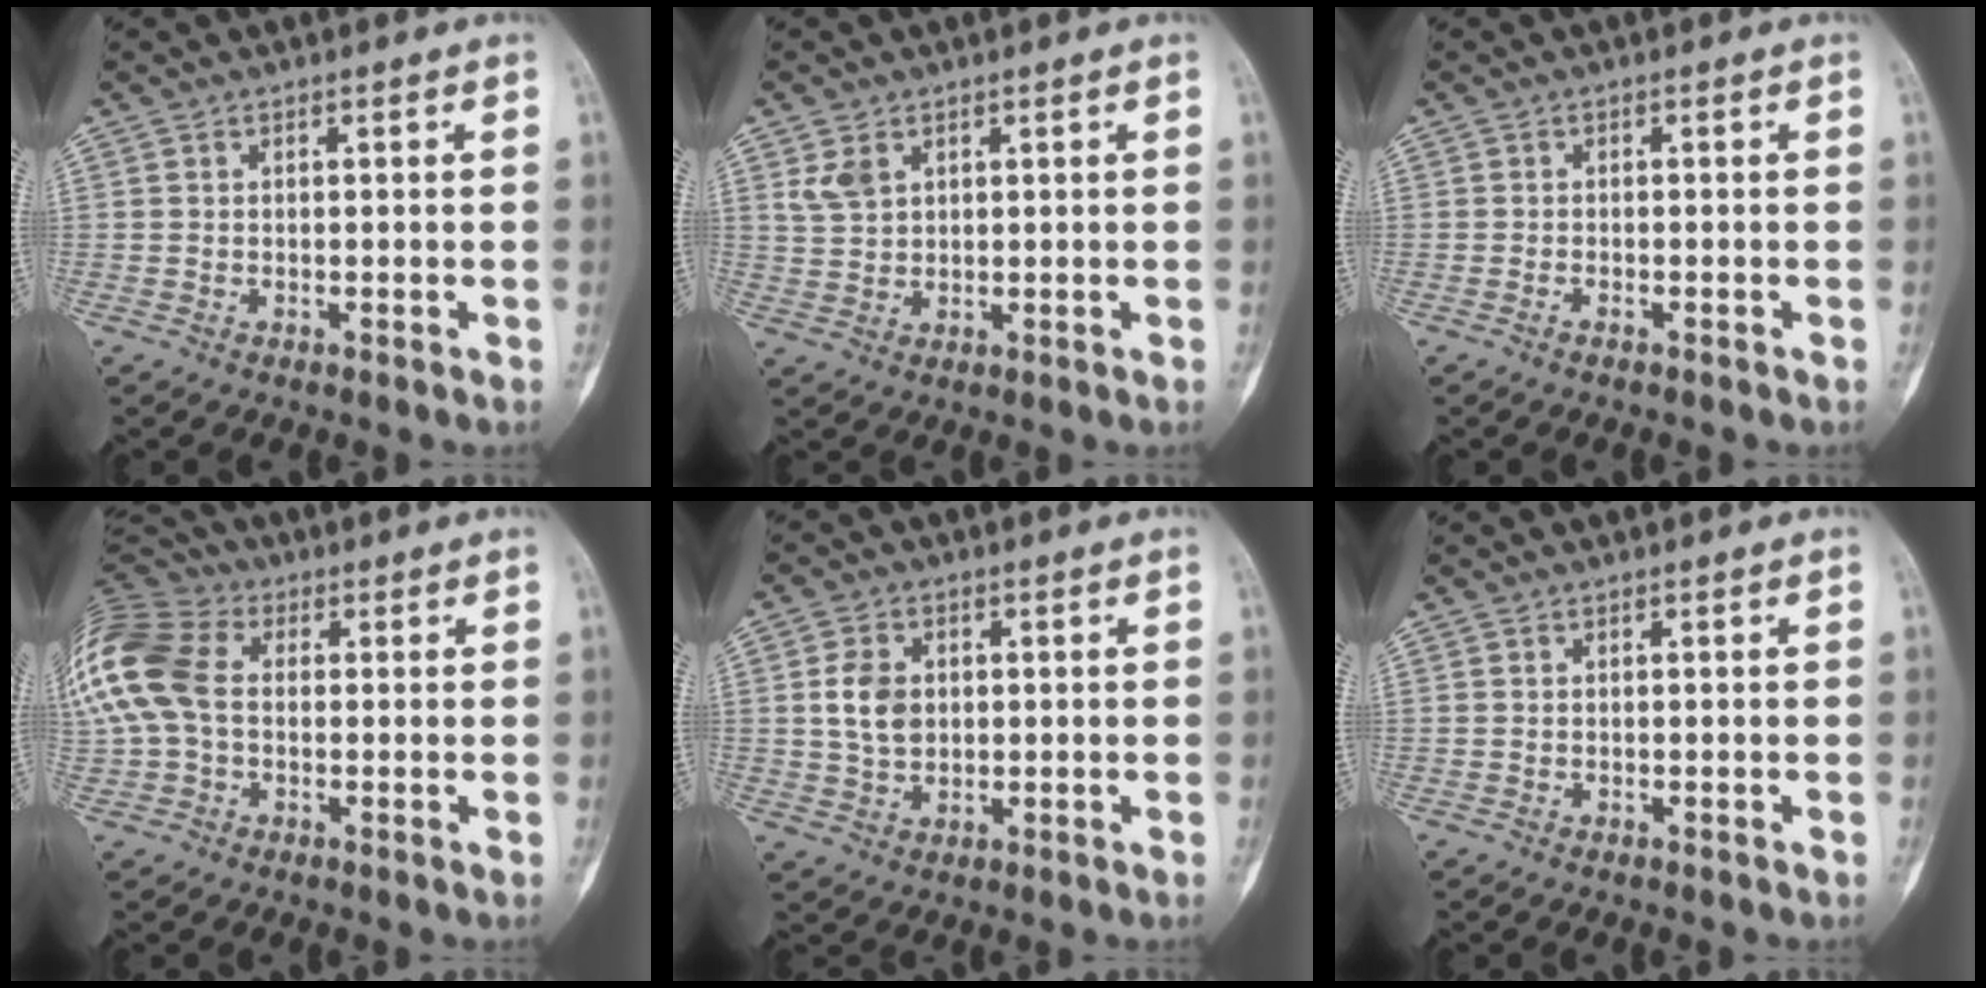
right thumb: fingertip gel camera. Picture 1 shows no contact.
{"total": 3.9, "force": [2.0, 2.6, 2.2], "torque": [-0.038, -0.005, 0.049]}
{"total": 0.6, "force": [-0.5, 0.2, 0.3], "torque": [-0.010, 0.004, -0.008]}
{"total": 18.8, "force": [2.1, 13.4, 13.1], "torque": [-0.323, 0.036, 0.035]}
{"total": 6.4, "force": [1.0, 4.7, 4.2], "torque": [-0.066, -0.003, 0.021]}
{"total": 0.0}